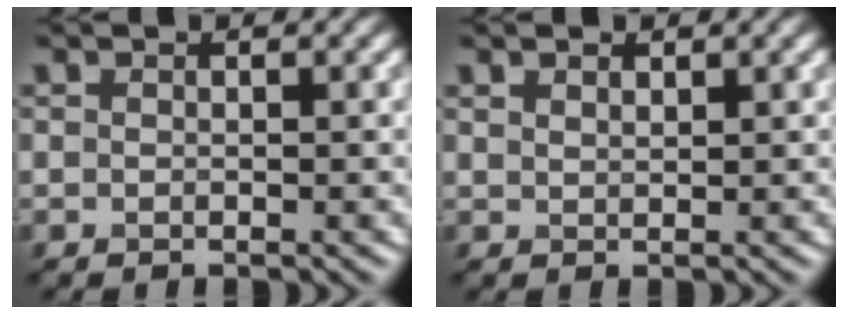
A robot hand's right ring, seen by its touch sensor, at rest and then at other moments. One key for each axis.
{"total": 1.0, "fx": 0.8, "fy": 0.4, "fz": 0.3, "tx": -0.009, "ty": 0.000, "tz": 0.017}